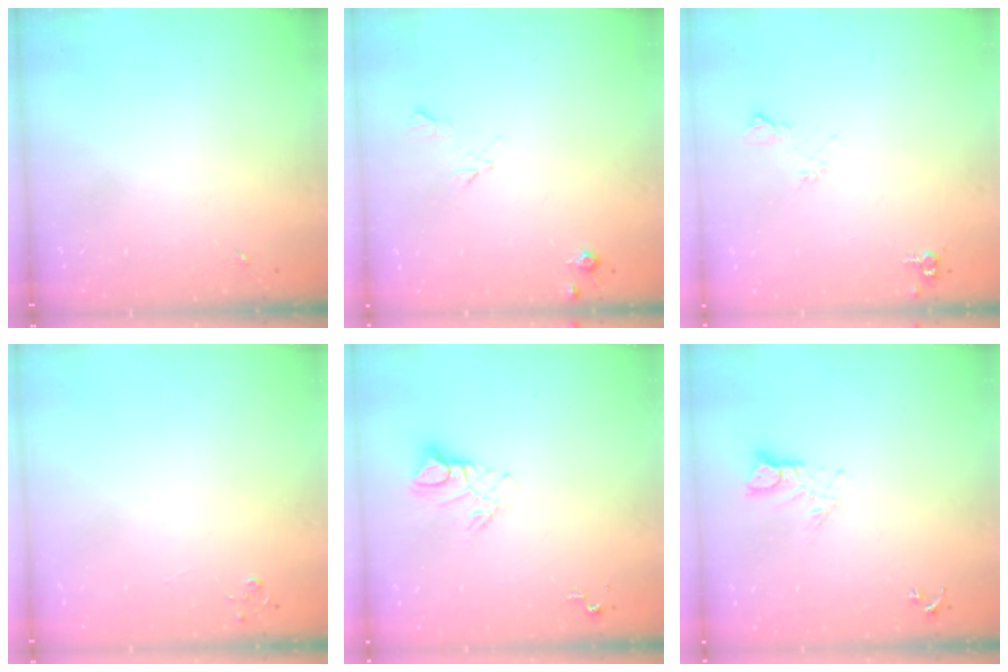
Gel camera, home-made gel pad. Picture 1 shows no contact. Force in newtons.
{"total": 5.8, "press": 5.8, "slide": 0.8}
{"total": 6.5, "press": 6.4, "slide": 1.0}
{"total": 2.8, "press": 2.8, "slide": 0.3}
{"total": 7.6, "press": 7.6, "slide": 0.7}
{"total": 5.7, "press": 5.7, "slide": 0.5}